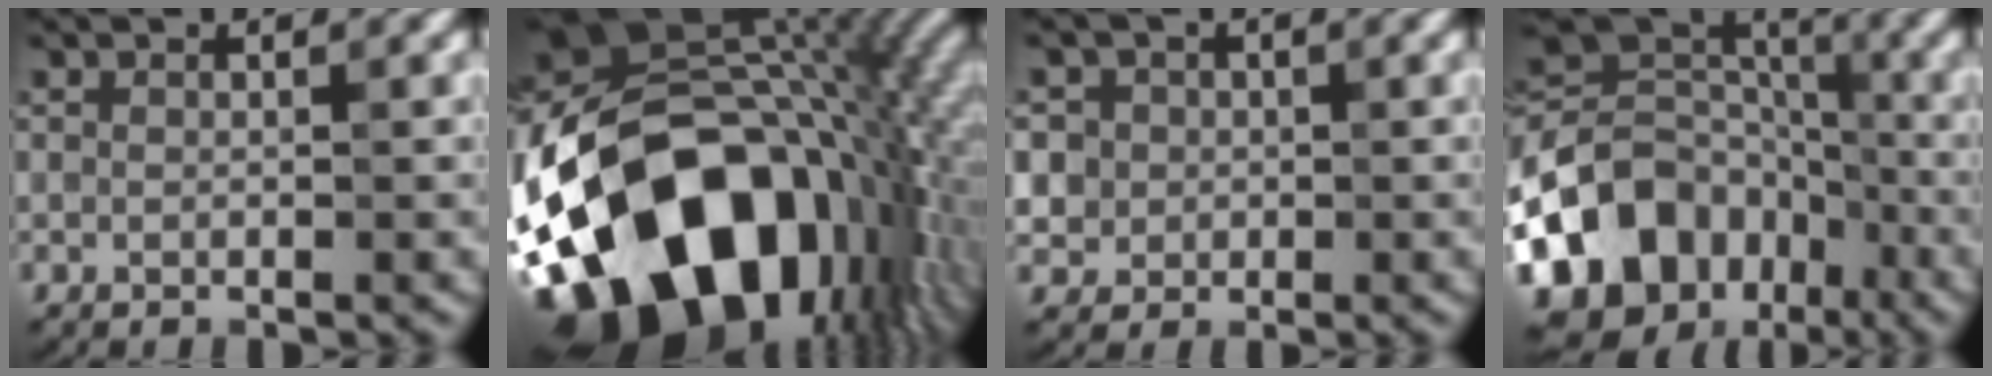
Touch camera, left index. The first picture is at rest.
{"total": 19.5, "force": [-6.8, 12.4, 13.5], "torque": [-0.245, -0.011, -0.116]}
{"total": 4.5, "force": [1.0, 4.2, 1.3], "torque": [-0.015, 0.026, 0.006]}
{"total": 13.4, "force": [-6.8, 10.2, 5.4], "torque": [-0.130, 0.008, -0.113]}